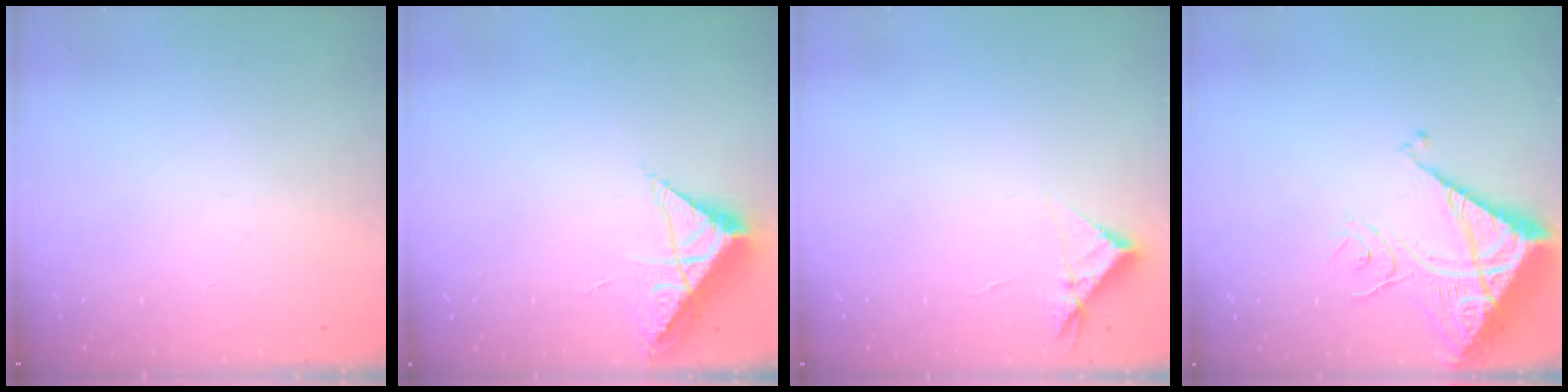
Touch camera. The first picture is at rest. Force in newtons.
{"total": 8.5, "press": 8.5, "slide": 0.5}
{"total": 3.4, "press": 3.4, "slide": 0.5}
{"total": 13.1, "press": 13.0, "slide": 1.5}